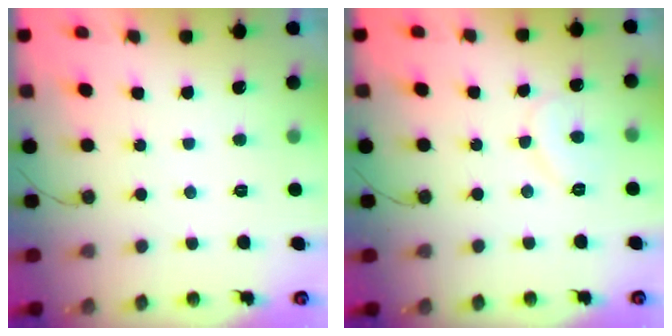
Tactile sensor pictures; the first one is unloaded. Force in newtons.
{"total": 6.9, "press": 6.9, "slide": 0.4}